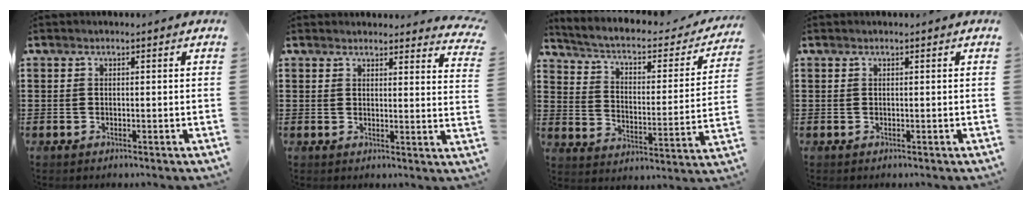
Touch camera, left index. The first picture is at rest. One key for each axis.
{"total": 2.9, "fx": 2.9, "fy": 0.2, "fz": 0.3, "tx": -0.002, "ty": -0.018, "tz": 0.051}
{"total": 3.5, "fx": 2.3, "fy": 1.2, "fz": 2.3, "tx": -0.060, "ty": -0.023, "tz": 0.028}
{"total": 0.0}